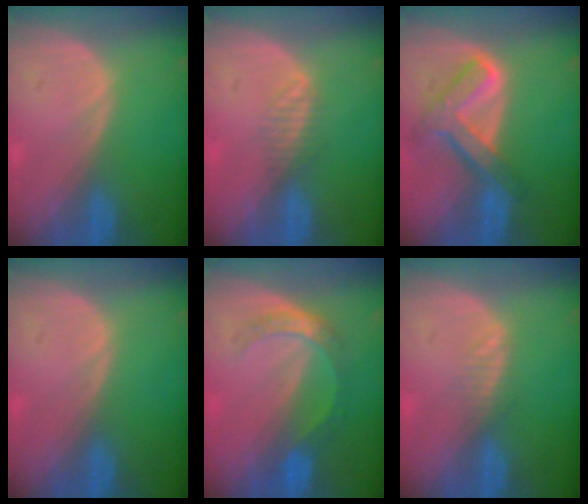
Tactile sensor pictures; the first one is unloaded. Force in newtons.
{"total": 2.0, "press": 1.8, "slide": 0.8}
{"total": 7.8, "press": 6.6, "slide": 4.1}
{"total": 0.0}
{"total": 5.4, "press": 4.8, "slide": 2.4}
{"total": 1.6, "press": 1.6, "slide": 0.1}